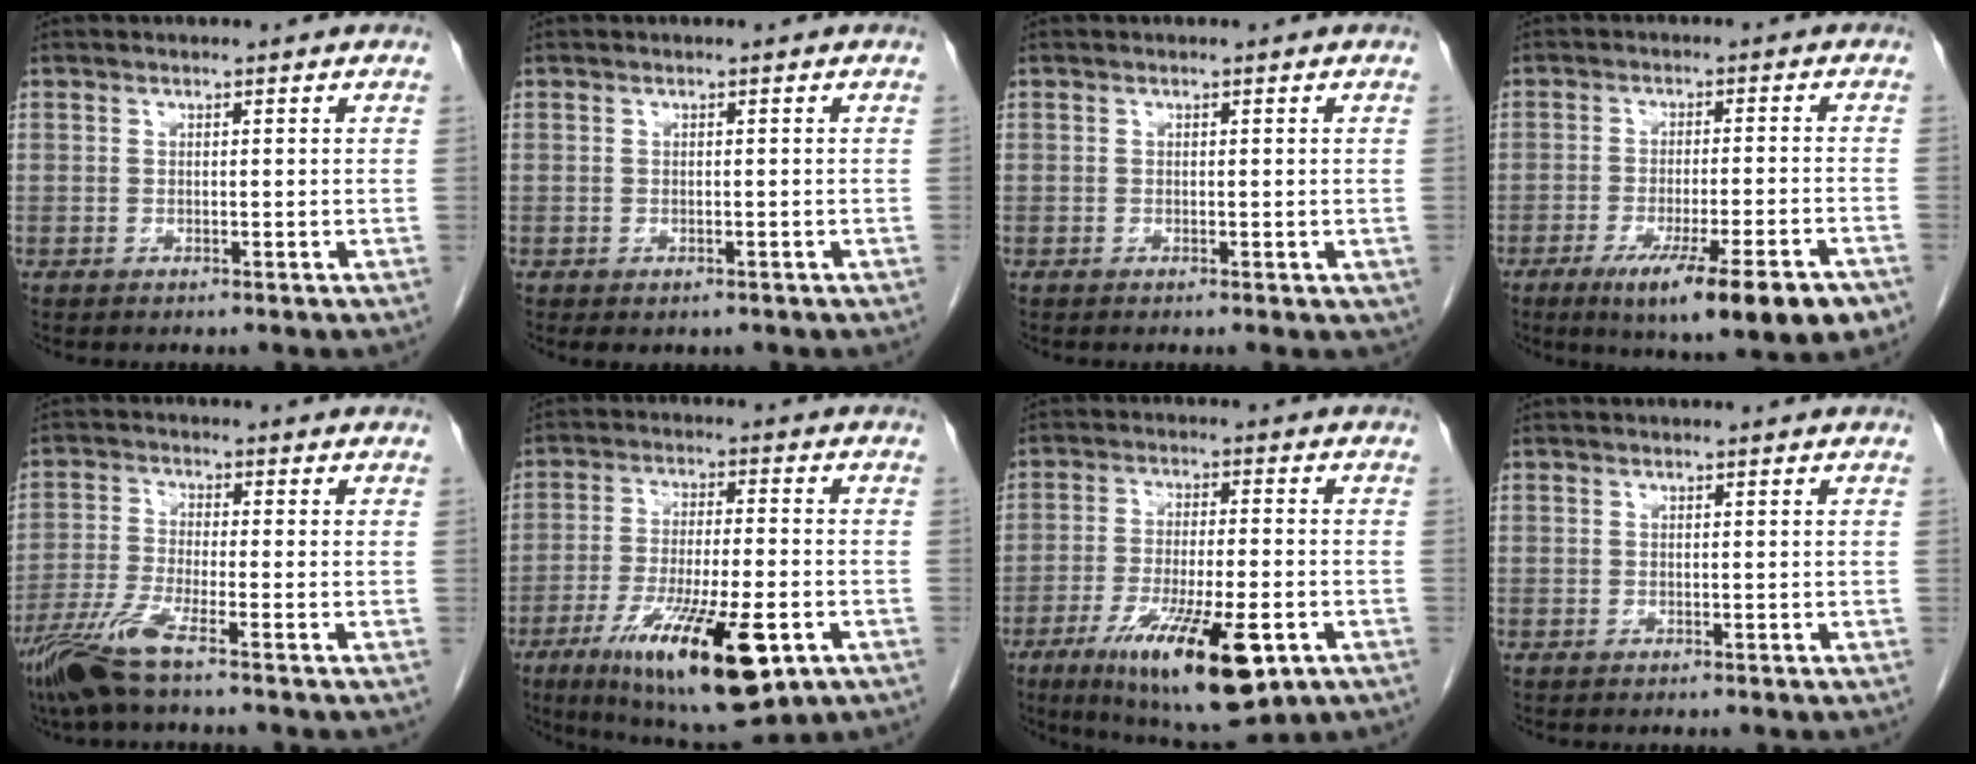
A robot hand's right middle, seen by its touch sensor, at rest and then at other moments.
{"total": 1.5, "force": [-0.8, 1.0, 0.8], "torque": [-0.013, -0.001, -0.002]}
{"total": 1.7, "force": [-0.4, 0.9, 1.4], "torque": [-0.014, -0.002, -0.003]}
{"total": 15.2, "force": [-9.5, 1.6, 11.8], "torque": [-0.124, -0.025, -0.141]}
{"total": 7.2, "force": [-4.9, -0.2, 5.3], "torque": [-0.114, -0.024, -0.102]}
{"total": 17.6, "force": [-8.1, 3.7, 15.2], "torque": [-0.248, -0.030, -0.120]}
{"total": 15.8, "force": [-7.4, 3.5, 13.5], "torque": [-0.218, -0.029, -0.107]}
{"total": 0.0}